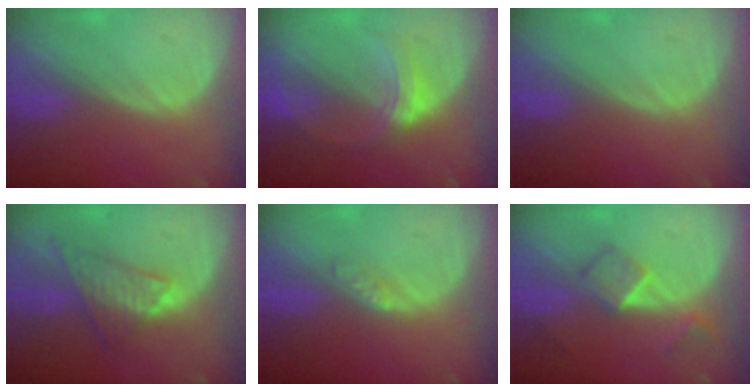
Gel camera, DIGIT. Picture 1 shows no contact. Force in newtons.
{"total": 5.3, "press": 5.3, "slide": 0.5}
{"total": 0.0}
{"total": 7.5, "press": 6.5, "slide": 3.8}
{"total": 2.0, "press": 2.0, "slide": 0.1}
{"total": 5.3, "press": 4.7, "slide": 2.5}